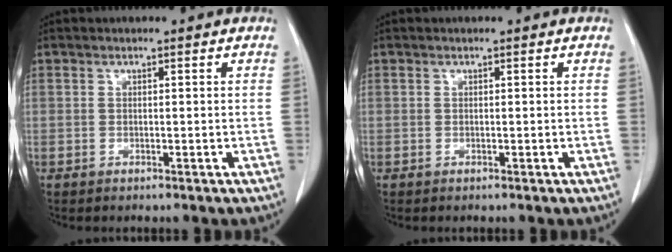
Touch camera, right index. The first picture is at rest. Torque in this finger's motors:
{"motor_torque": [0.00, 0.00, 0.00, 0.00]}